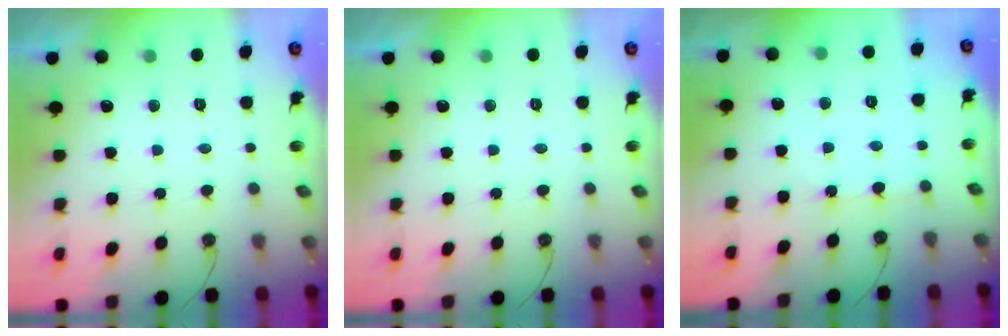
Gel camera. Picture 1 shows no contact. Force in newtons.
{"total": 0.0}
{"total": 2.4, "press": 2.4, "slide": 0.3}